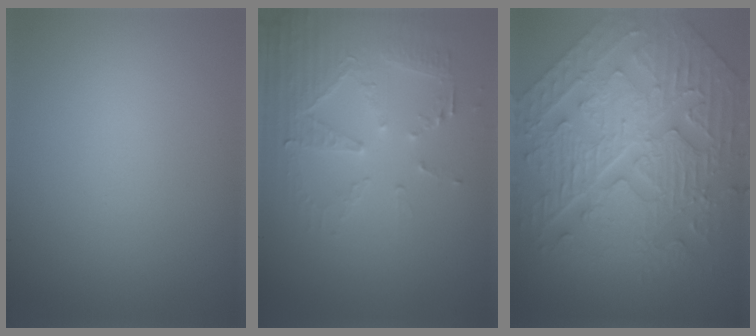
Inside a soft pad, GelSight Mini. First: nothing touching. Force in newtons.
{"total": 5.3, "press": 3.7, "slide": 3.8}
{"total": 11.0, "press": 7.8, "slide": 7.8}